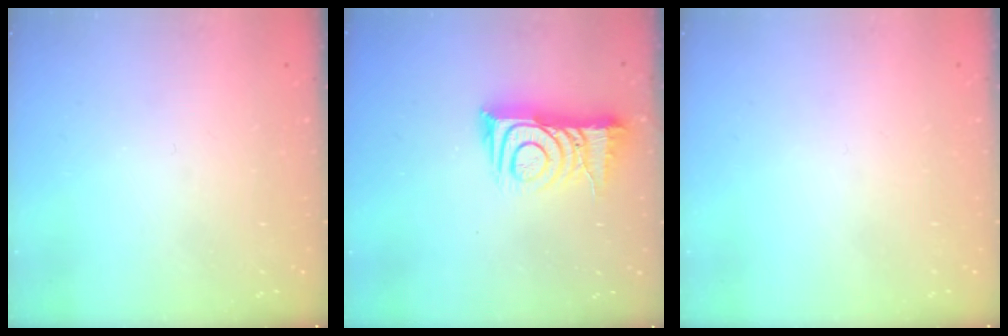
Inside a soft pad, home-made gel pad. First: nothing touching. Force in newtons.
{"total": 11.0, "press": 10.9, "slide": 0.9}
{"total": 1.5, "press": 1.5, "slide": 0.1}